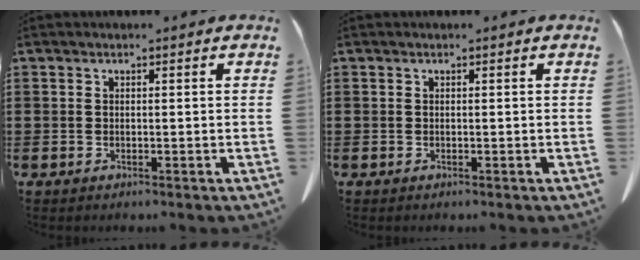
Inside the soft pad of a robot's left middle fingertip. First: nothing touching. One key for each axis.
{"total": 0.0}